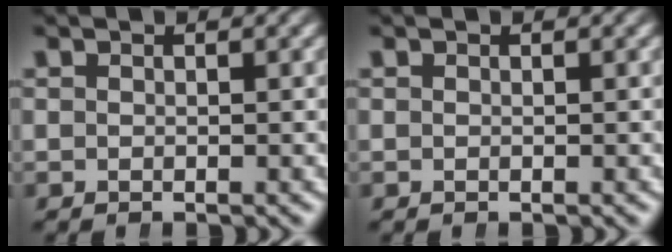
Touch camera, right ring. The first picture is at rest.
{"total": 0.0}